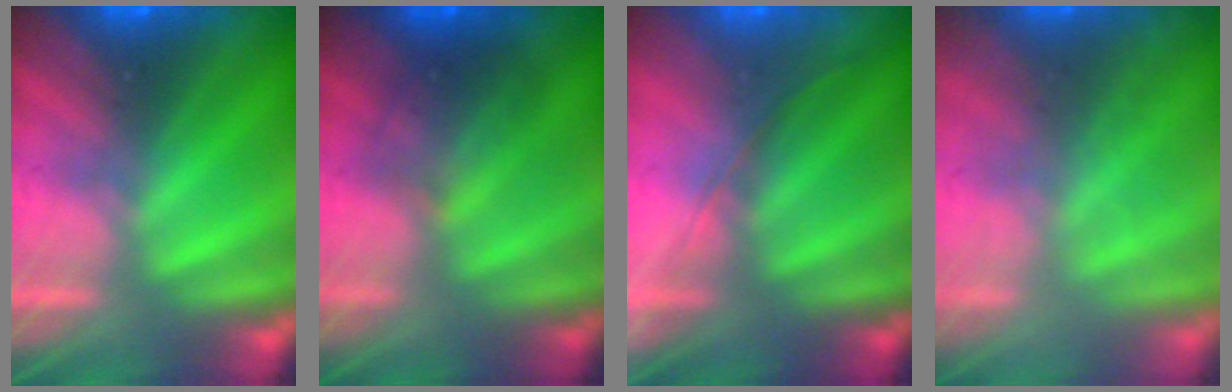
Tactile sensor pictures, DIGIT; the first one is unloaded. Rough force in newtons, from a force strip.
{"total": 2.2}
{"total": 1.5}
{"total": 1.7}